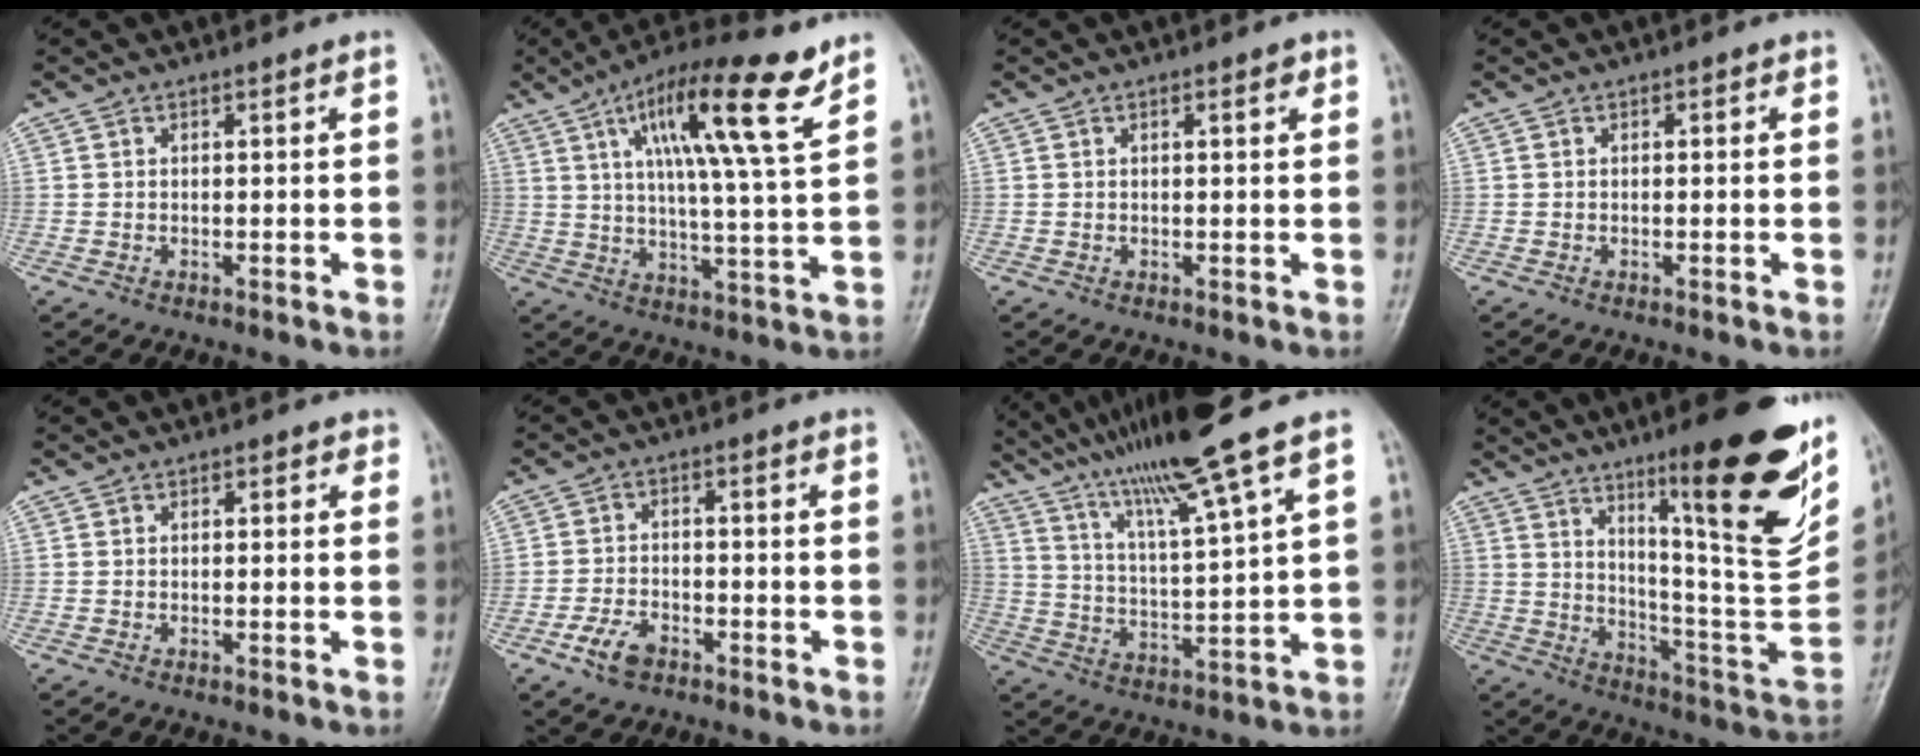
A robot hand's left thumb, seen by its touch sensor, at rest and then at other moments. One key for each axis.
{"total": 16.5, "fx": 8.5, "fy": 2.4, "fz": 13.9, "tx": -0.228, "ty": -0.023, "tz": 0.139}
{"total": 1.5, "fx": 0.7, "fy": 0.5, "fz": 1.2, "tx": -0.014, "ty": 0.002, "tz": 0.006}
{"total": 0.6, "fx": 0.2, "fy": 0.4, "fz": 0.4, "tx": -0.001, "ty": 0.003, "tz": -0.002}
{"total": 1.1, "fx": 0.4, "fy": 0.8, "fz": 0.7, "tx": 0.004, "ty": 0.003, "tz": -0.001}
{"total": 5.2, "fx": -3.2, "fy": 3.0, "fz": 2.9, "tx": -0.053, "ty": 0.017, "tz": -0.060}
{"total": 15.4, "fx": 11.2, "fy": -0.7, "fz": 10.6, "tx": -0.183, "ty": -0.042, "tz": 0.199}
{"total": 25.7, "fx": 13.7, "fy": 4.8, "fz": 21.2, "tx": -0.270, "ty": -0.064, "tz": 0.216}